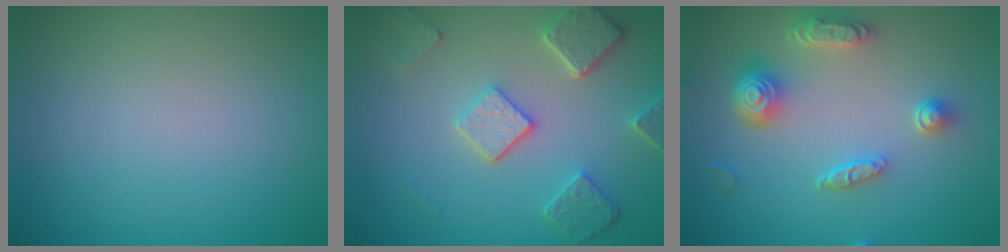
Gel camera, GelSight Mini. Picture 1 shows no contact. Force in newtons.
{"total": 4.9, "press": 3.9, "slide": 3.0}
{"total": 4.7, "press": 3.9, "slide": 2.8}